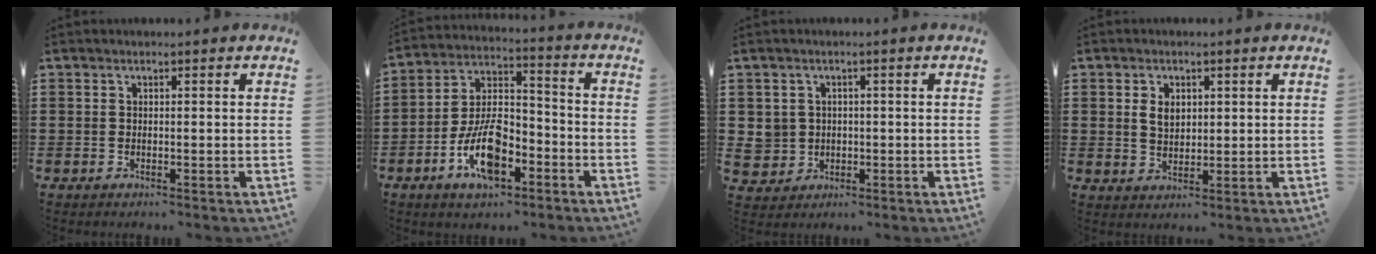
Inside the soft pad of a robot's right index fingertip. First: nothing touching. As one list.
[{"total": 10.9, "force": [-5.3, 5.1, 8.1], "torque": [-0.173, 0.009, -0.098]}, {"total": 3.4, "force": [0.1, 3.4, 0.4], "torque": [-0.031, 0.008, -0.001]}, {"total": 3.0, "force": [0.8, 2.0, 2.1], "torque": [-0.047, 0.008, 0.014]}]